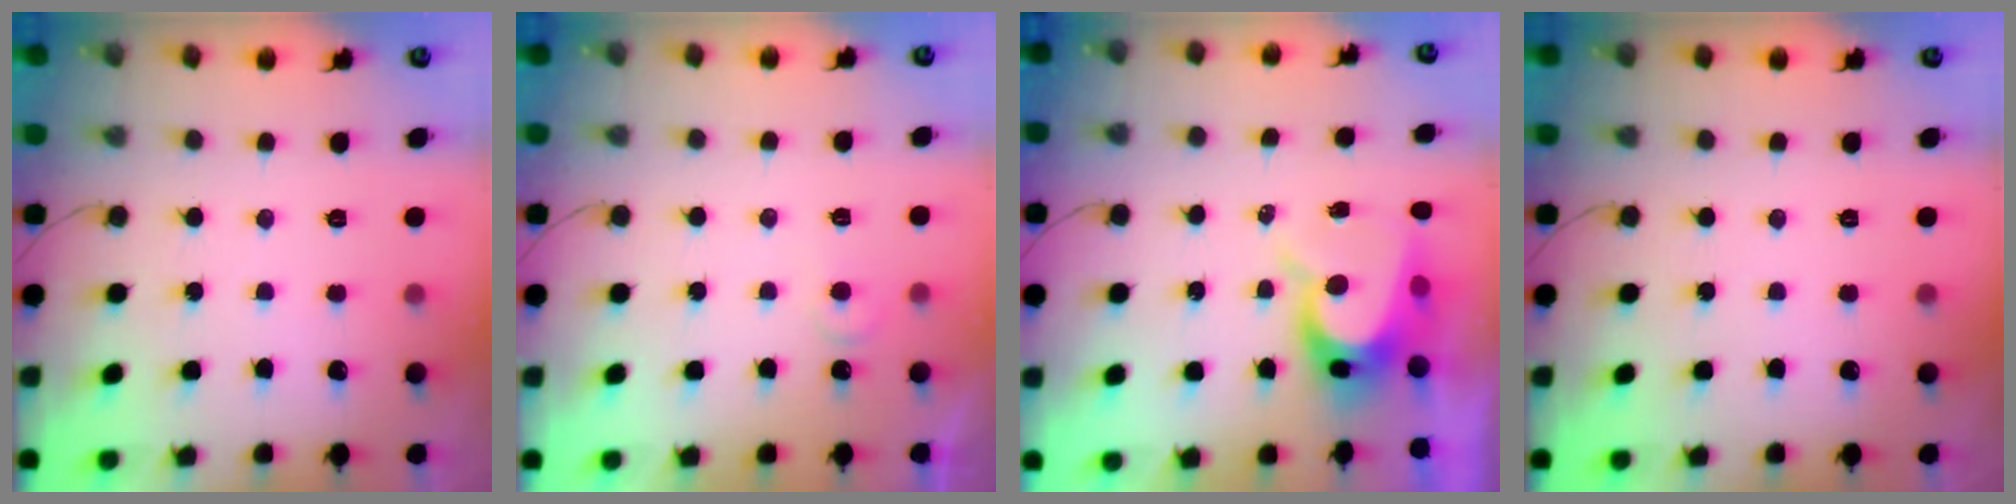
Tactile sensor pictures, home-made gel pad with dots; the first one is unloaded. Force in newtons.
{"total": 3.4, "press": 3.3, "slide": 0.3}
{"total": 8.5, "press": 8.5, "slide": 0.7}
{"total": 0.0}